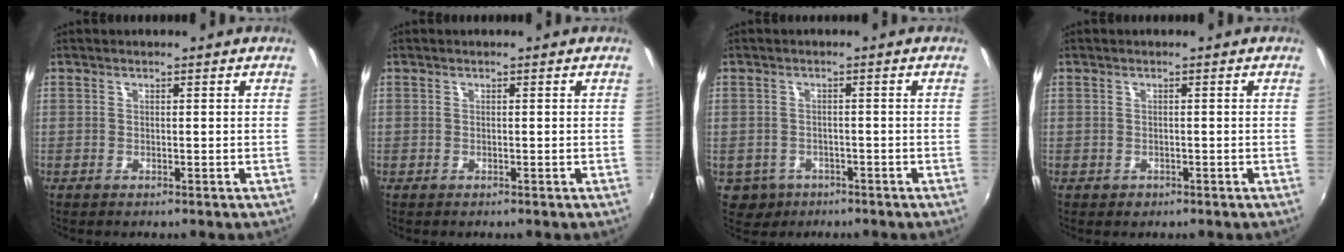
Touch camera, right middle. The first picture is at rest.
{"total": 0.0}
{"total": 4.3, "force": [-2.1, 3.6, 1.0], "torque": [-0.032, -0.003, -0.026]}
{"total": 0.9, "force": [-0.6, 0.6, 0.2], "torque": [-0.005, -0.003, -0.006]}